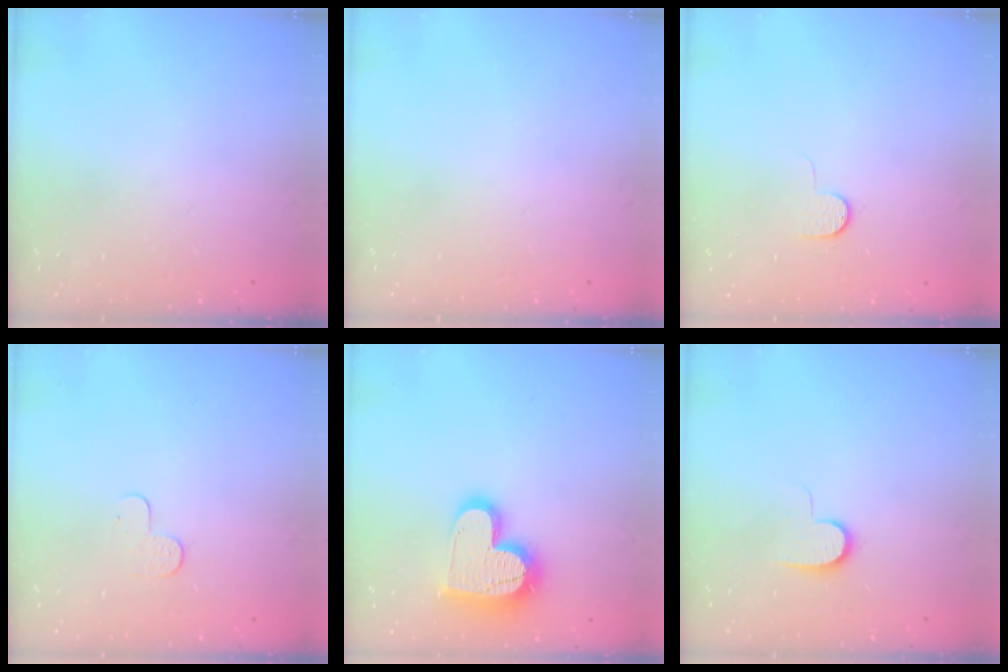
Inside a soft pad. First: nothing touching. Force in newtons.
{"total": 0.0}
{"total": 5.0, "press": 5.0, "slide": 0.5}
{"total": 3.1, "press": 3.1, "slide": 0.3}
{"total": 17.7, "press": 17.7, "slide": 1.3}
{"total": 7.1, "press": 7.1, "slide": 0.7}